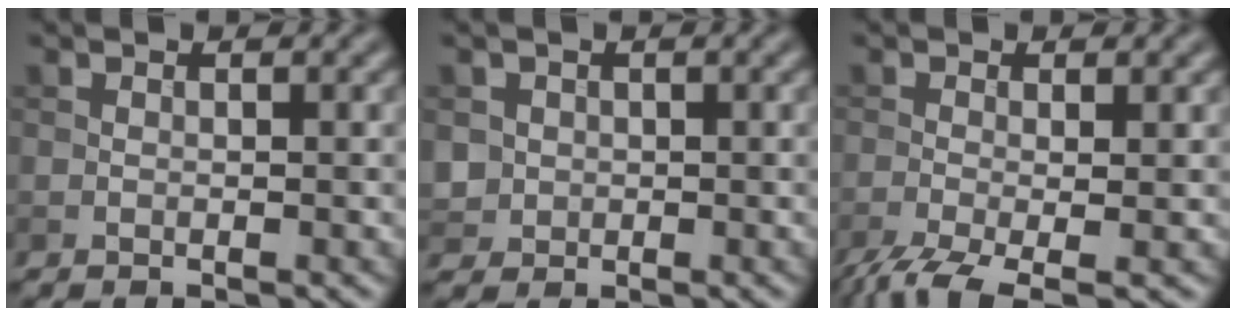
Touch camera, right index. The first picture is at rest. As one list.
[{"total": 2.0, "force": [0.1, 2.0, 0.3], "torque": [-0.004, -0.004, 0.008]}, {"total": 4.4, "force": [-2.6, 1.2, 3.4], "torque": [-0.071, -0.014, -0.055]}]